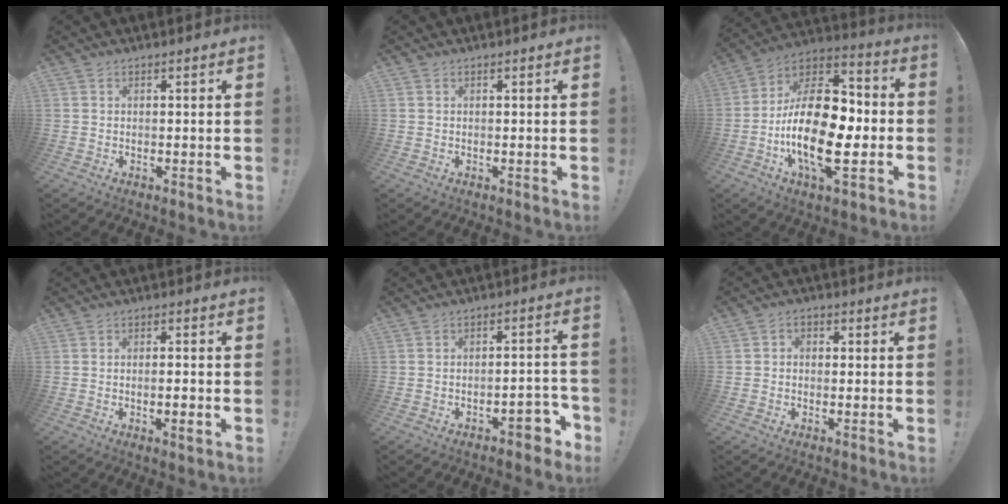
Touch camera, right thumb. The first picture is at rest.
{"total": 0.0}
{"total": 24.9, "force": [-5.3, 12.8, 20.8], "torque": [-0.379, 0.026, -0.082]}
{"total": 3.5, "force": [-1.4, 0.4, 3.2], "torque": [-0.046, -0.002, -0.024]}
{"total": 7.5, "force": [-4.6, 3.0, 5.1], "torque": [-0.057, 0.029, -0.075]}
{"total": 2.3, "force": [-1.2, 1.6, 1.2], "torque": [-0.023, 0.011, -0.022]}